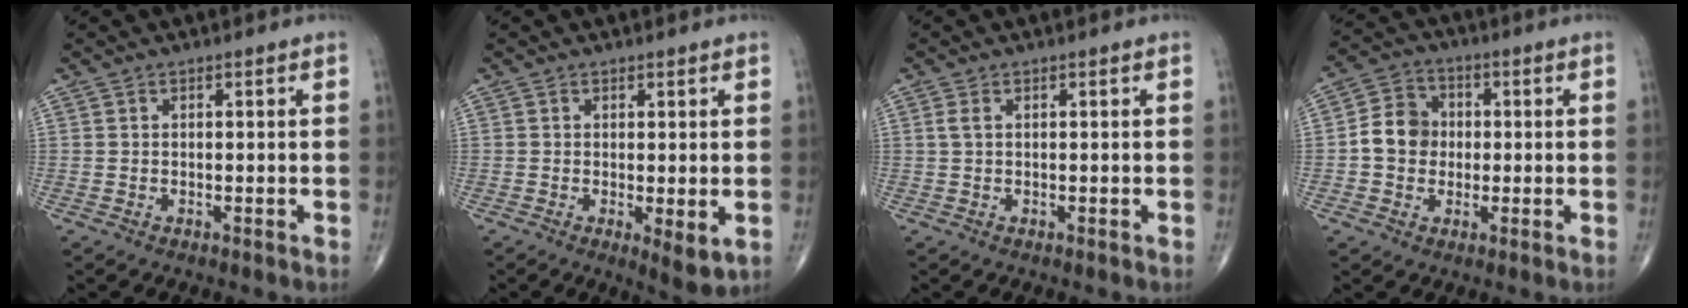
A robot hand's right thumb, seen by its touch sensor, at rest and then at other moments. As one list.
[{"total": 4.3, "force": [-0.7, 1.3, 4.0], "torque": [-0.062, -0.016, -0.009]}, {"total": 1.2, "force": [0.3, 0.5, 1.0], "torque": [-0.029, 0.007, 0.008]}, {"total": 7.8, "force": [-0.3, 6.8, 3.8], "torque": [-0.044, 0.020, -0.017]}]